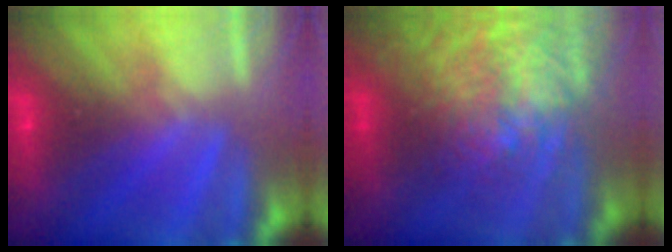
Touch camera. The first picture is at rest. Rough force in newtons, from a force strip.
{"total": 9.3}